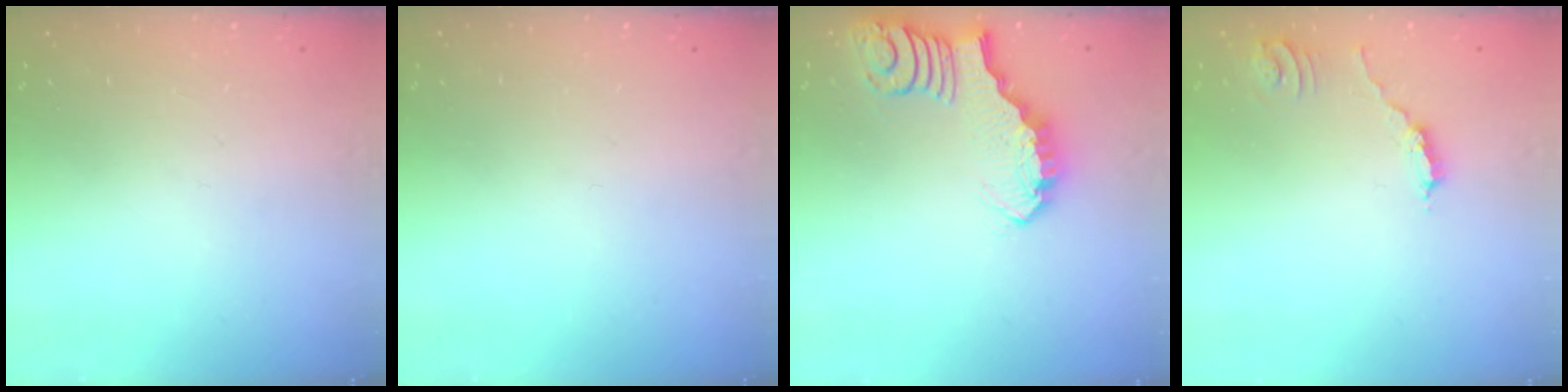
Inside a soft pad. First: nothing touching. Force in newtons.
{"total": 0.0}
{"total": 2.4, "press": 2.4, "slide": 0.3}
{"total": 2.0, "press": 2.0, "slide": 0.4}